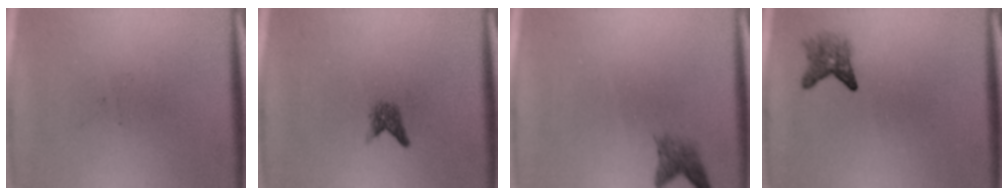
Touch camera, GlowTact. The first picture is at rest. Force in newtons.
{"total": 1.5}
{"total": 2.0}
{"total": 2.4}